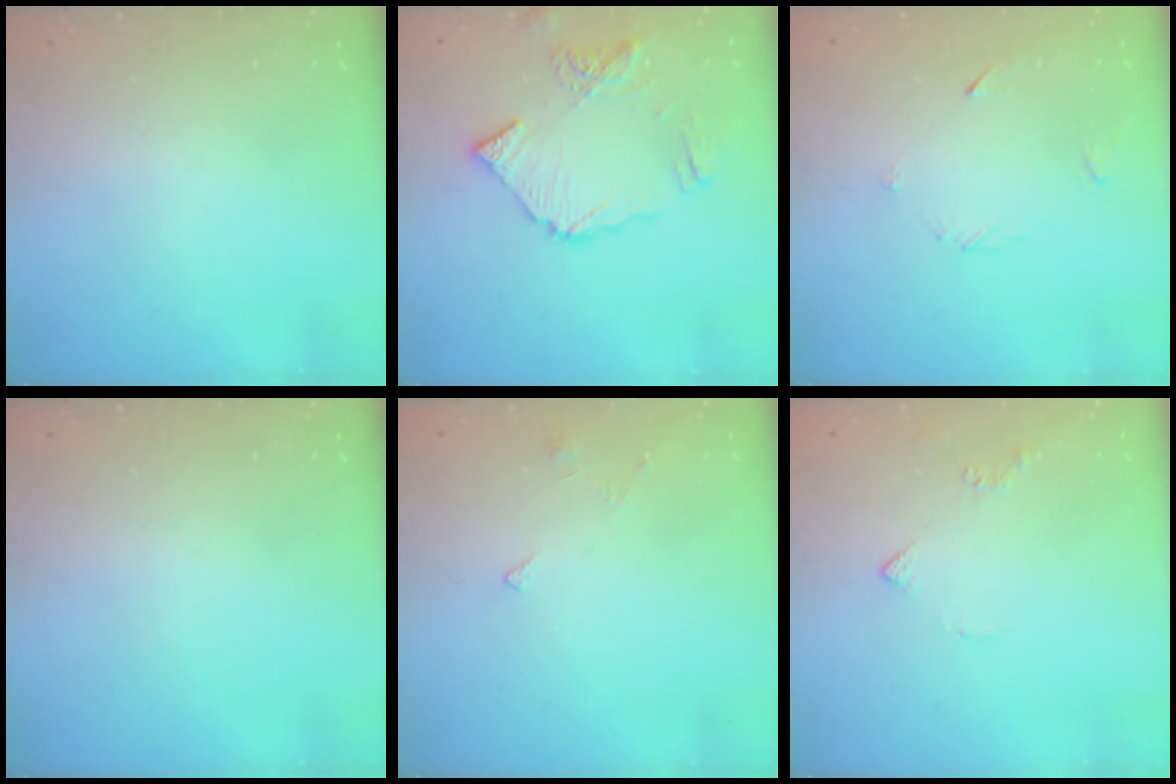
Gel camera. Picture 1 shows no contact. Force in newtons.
{"total": 12.6, "press": 12.5, "slide": 1.6}
{"total": 3.8, "press": 3.8, "slide": 0.4}
{"total": 0.0}
{"total": 2.2, "press": 2.1, "slide": 0.4}
{"total": 3.9, "press": 3.8, "slide": 0.9}